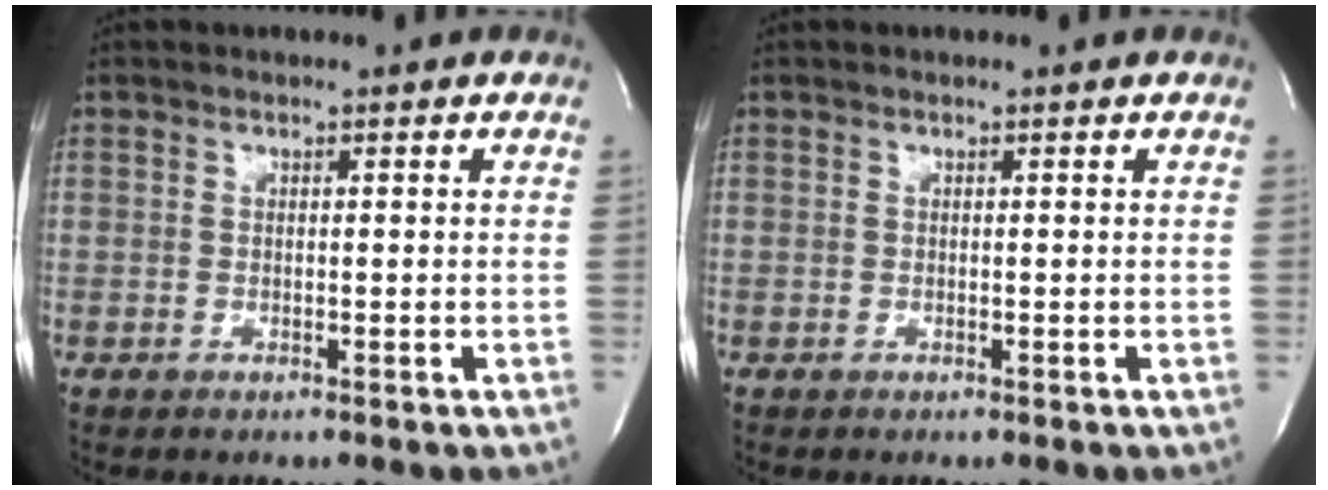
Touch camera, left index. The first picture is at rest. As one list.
[{"total": 0.0}]